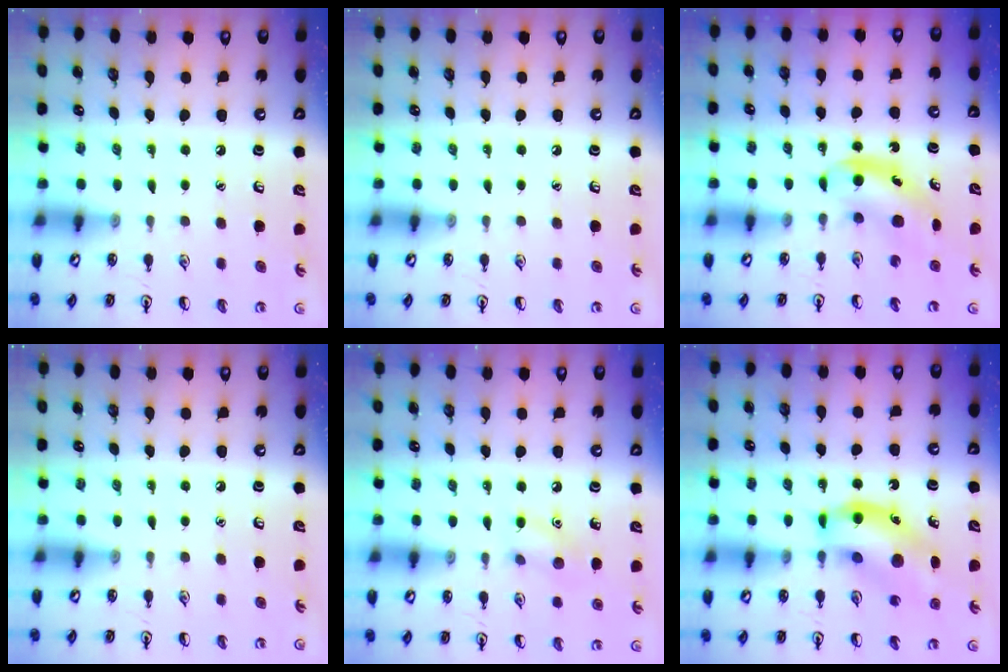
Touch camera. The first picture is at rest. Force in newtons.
{"total": 0.0}
{"total": 5.1, "press": 5.0, "slide": 0.9}
{"total": 0.0}
{"total": 7.8, "press": 7.6, "slide": 1.8}
{"total": 12.0, "press": 11.5, "slide": 3.5}